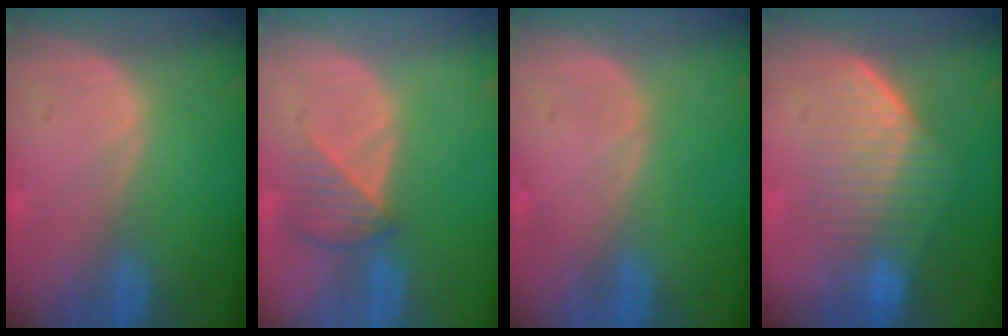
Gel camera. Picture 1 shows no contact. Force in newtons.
{"total": 3.6, "press": 3.4, "slide": 1.1}
{"total": 0.0}
{"total": 7.4, "press": 7.2, "slide": 1.7}